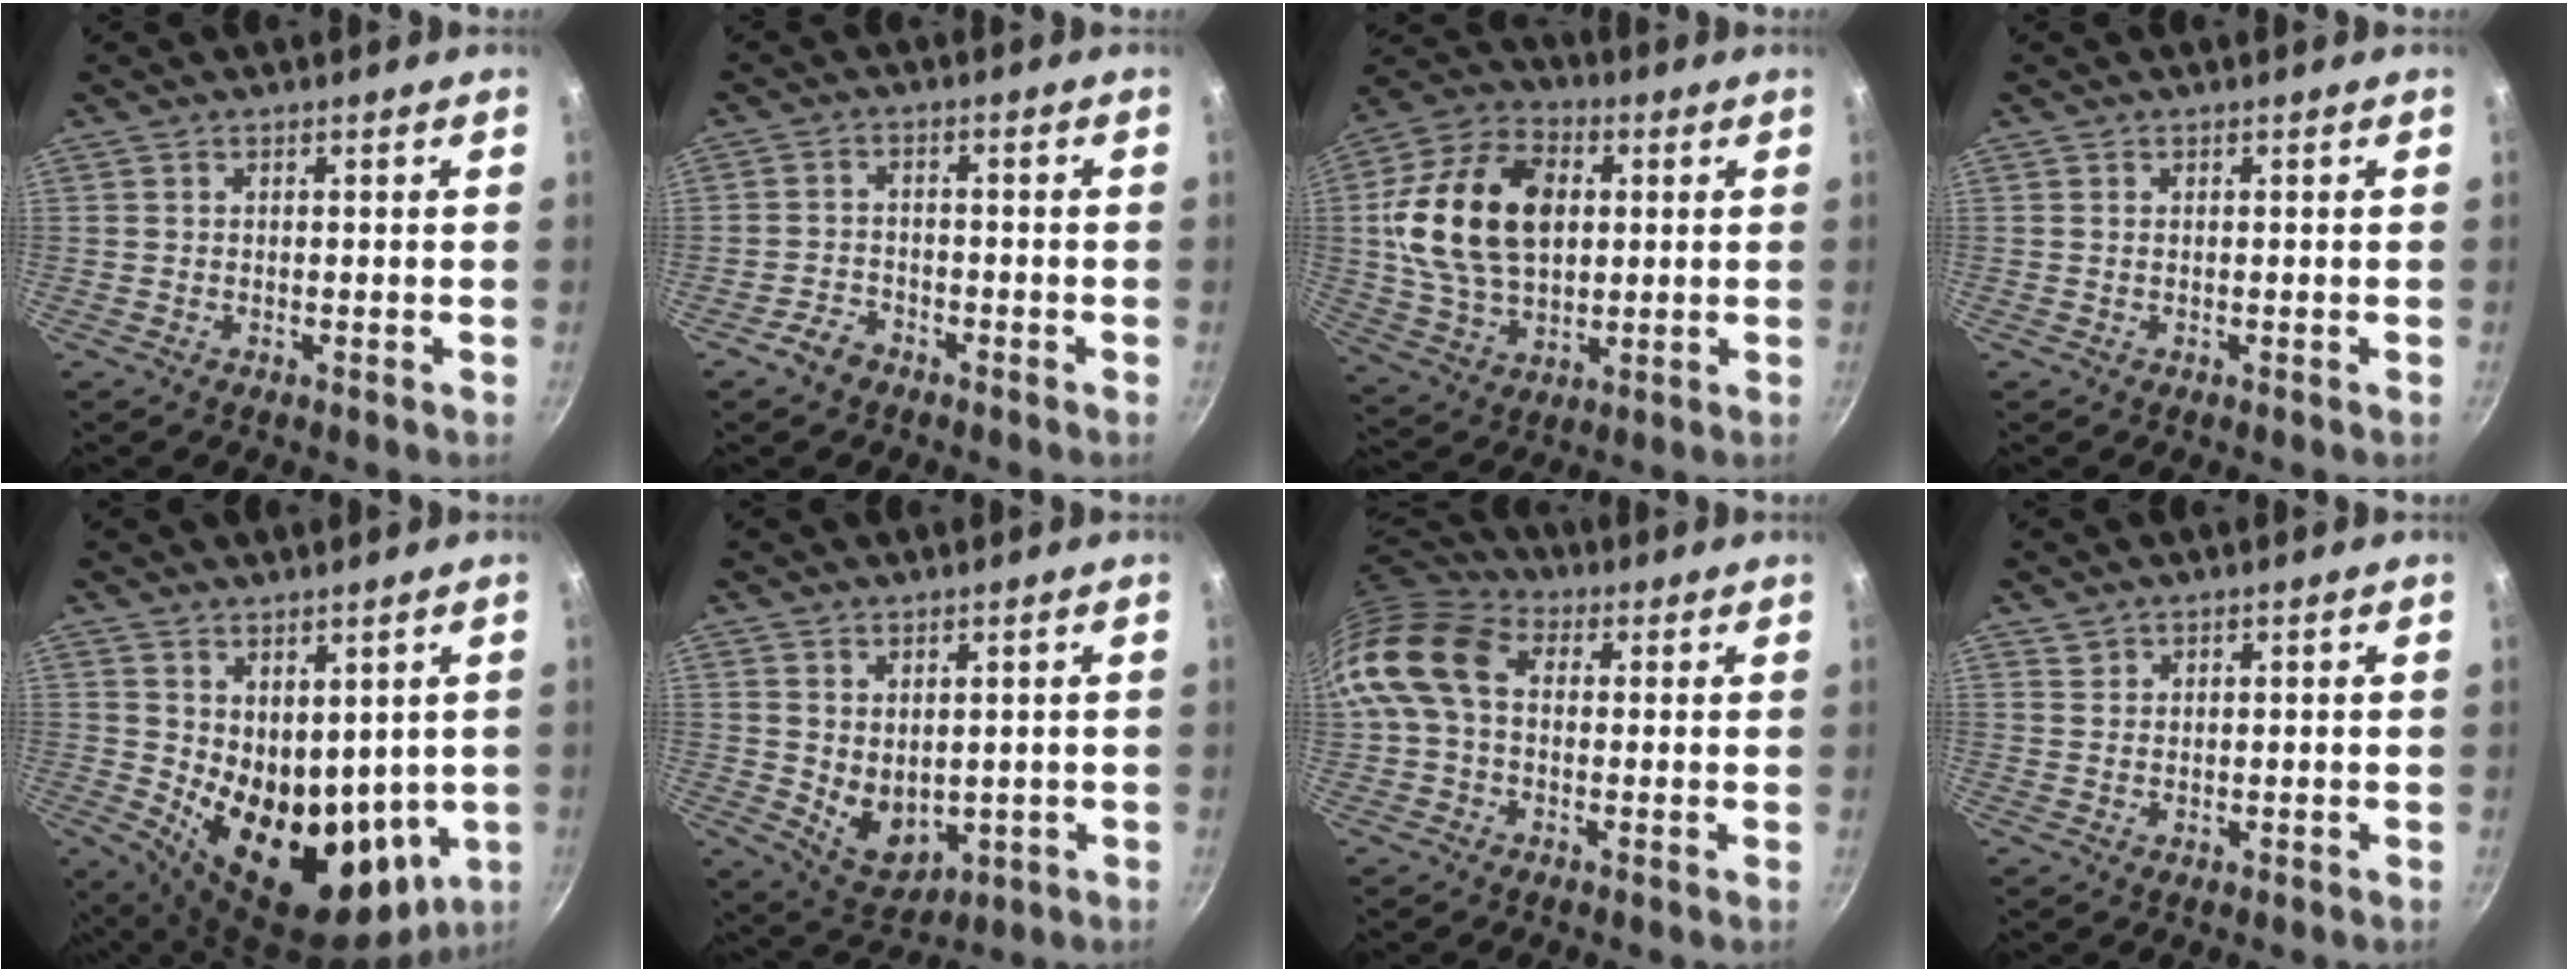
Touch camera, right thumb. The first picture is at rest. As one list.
[{"total": 3.8, "force": [-2.8, 2.3, 1.3], "torque": [-0.020, 0.031, -0.048]}, {"total": 20.7, "force": [3.0, 13.8, 15.1], "torque": [-0.262, 0.006, 0.049]}, {"total": 0.0}, {"total": 17.0, "force": [1.8, 10.7, 13.2], "torque": [-0.164, -0.045, 0.060]}, {"total": 7.2, "force": [1.2, 5.0, 5.0], "torque": [-0.063, -0.023, 0.044]}, {"total": 12.8, "force": [1.2, 9.1, 8.9], "torque": [-0.159, 0.025, 0.003]}, {"total": 1.1, "force": [0.9, 0.7, 0.1], "torque": [0.008, 0.000, 0.019]}]